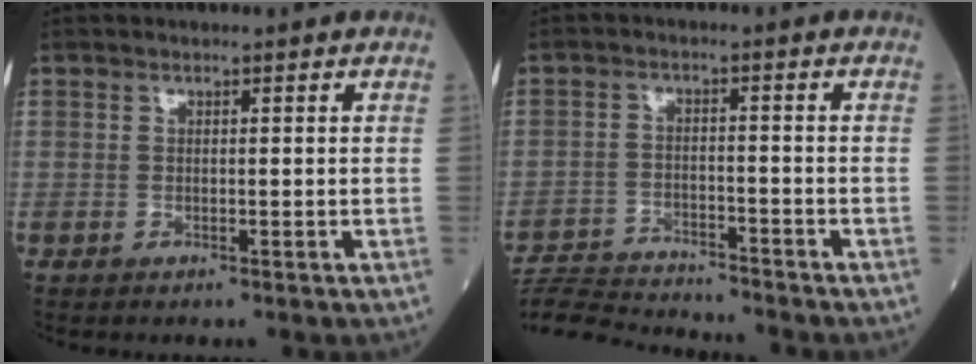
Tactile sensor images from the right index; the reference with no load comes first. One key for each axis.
{"total": 10.8, "fx": -10.6, "fy": 0.0, "fz": 2.0, "tx": -0.037, "ty": -0.001, "tz": -0.178}